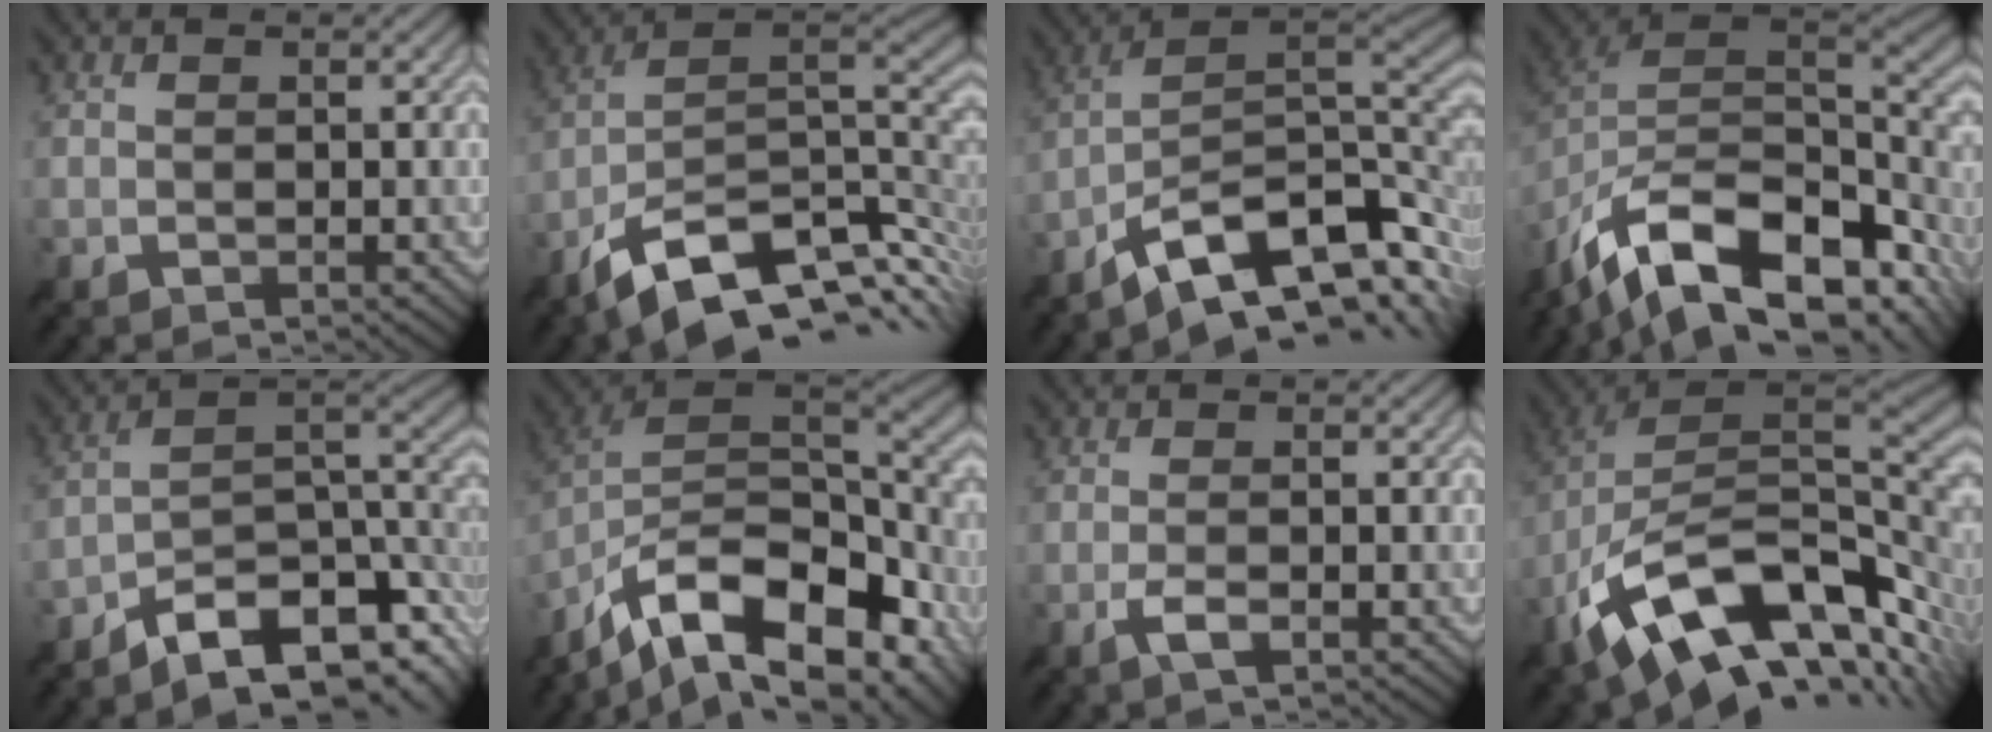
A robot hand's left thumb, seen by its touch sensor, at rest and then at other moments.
{"total": 14.6, "force": [-6.1, 7.0, 11.3], "torque": [-0.219, -0.007, -0.100]}
{"total": 13.5, "force": [-6.6, 5.7, 10.3], "torque": [-0.187, 0.004, -0.115]}
{"total": 16.8, "force": [-8.1, 9.2, 11.6], "torque": [-0.252, -0.030, -0.128]}
{"total": 12.2, "force": [-6.7, 5.3, 8.7], "torque": [-0.140, -0.004, -0.112]}
{"total": 16.7, "force": [-8.6, 8.2, 11.7], "torque": [-0.251, -0.019, -0.135]}
{"total": 2.4, "force": [-0.9, 0.6, 2.2], "torque": [-0.042, 0.007, -0.022]}
{"total": 16.2, "force": [-4.0, 8.9, 13.0], "torque": [-0.252, -0.008, -0.069]}